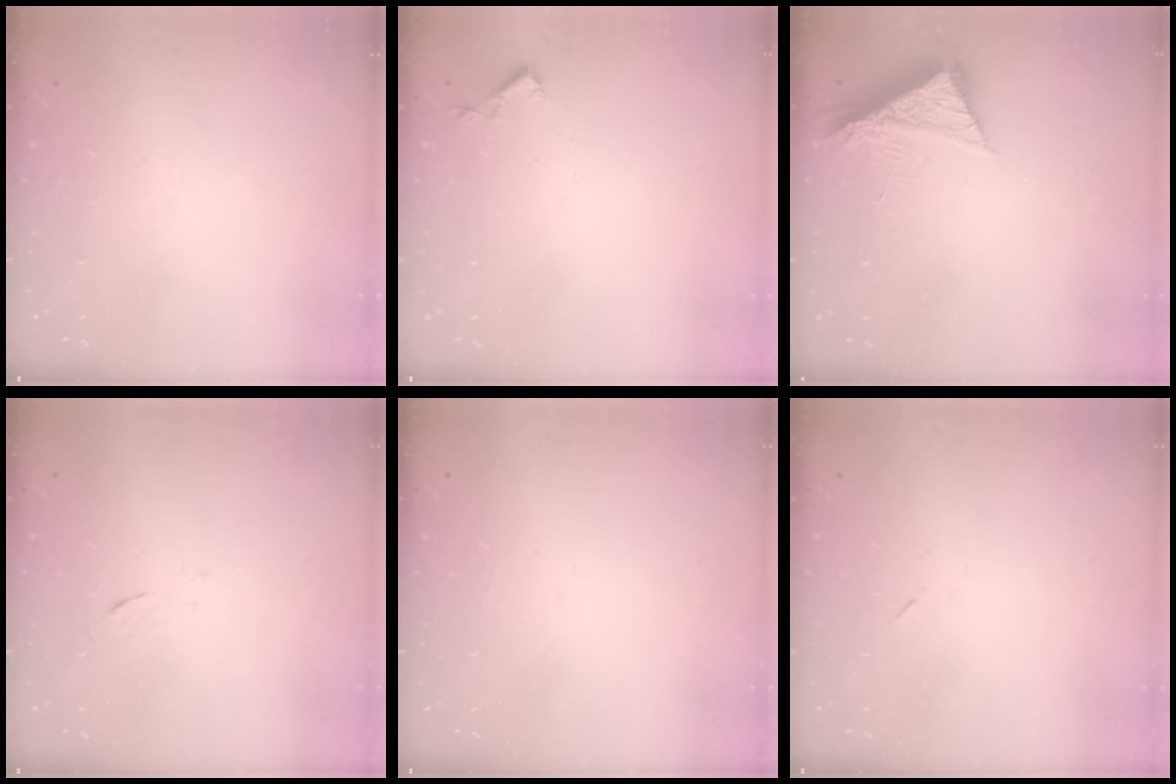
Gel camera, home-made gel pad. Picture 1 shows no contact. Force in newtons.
{"total": 2.9, "press": 2.9, "slide": 0.5}
{"total": 8.1, "press": 8.1, "slide": 0.8}
{"total": 3.1, "press": 2.8, "slide": 1.2}
{"total": 1.5, "press": 1.5, "slide": 0.1}
{"total": 2.6, "press": 2.3, "slide": 1.2}